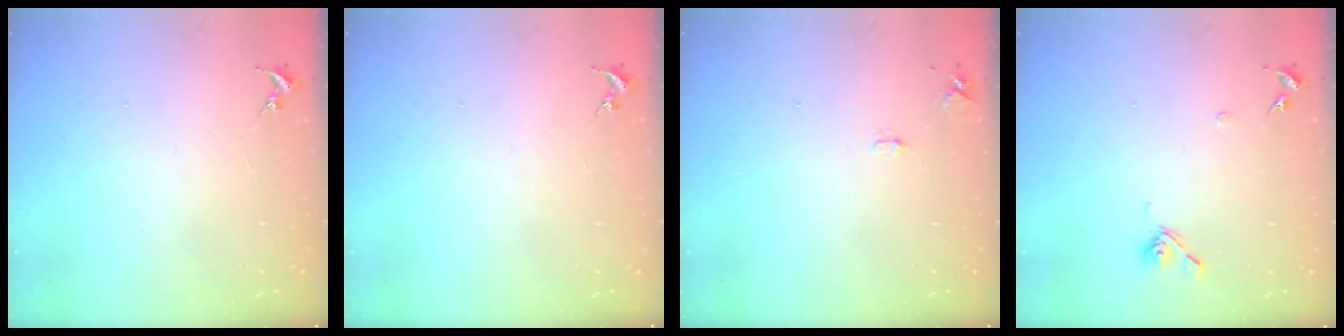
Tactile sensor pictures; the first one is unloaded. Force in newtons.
{"total": 0.0}
{"total": 5.2, "press": 5.1, "slide": 0.8}
{"total": 7.5, "press": 7.3, "slide": 1.6}